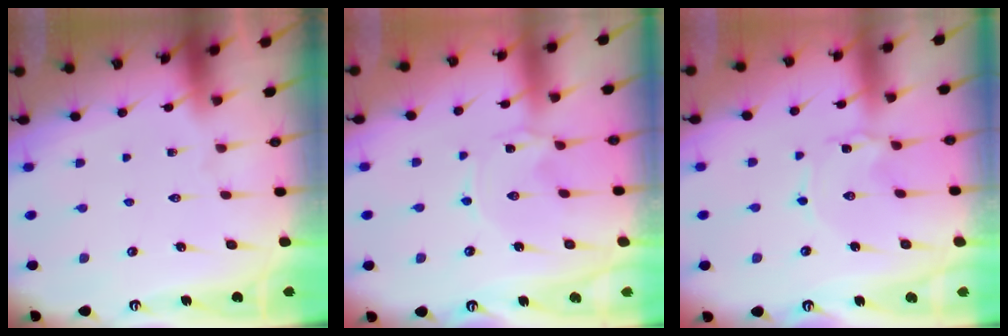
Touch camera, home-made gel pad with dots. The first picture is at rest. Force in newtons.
{"total": 0.0}
{"total": 0.9, "press": 0.9, "slide": 0.1}